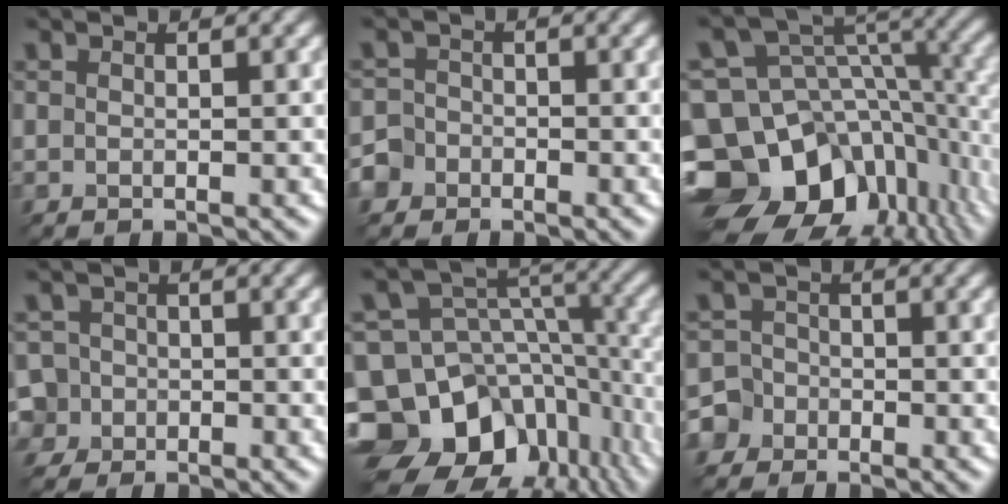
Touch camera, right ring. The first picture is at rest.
{"total": 2.4, "force": [-2.1, 0.8, -0.8], "torque": [0.002, 0.004, -0.026]}
{"total": 14.7, "force": [-7.9, 10.1, 7.2], "torque": [-0.165, 0.014, -0.105]}
{"total": 3.5, "force": [-2.0, 2.8, -0.5], "torque": [0.006, 0.011, -0.040]}
{"total": 15.1, "force": [-9.5, 10.0, 6.1], "torque": [-0.150, 0.011, -0.120]}
{"total": 3.3, "force": [-2.7, 1.7, -0.9], "torque": [0.014, 0.003, -0.039]}